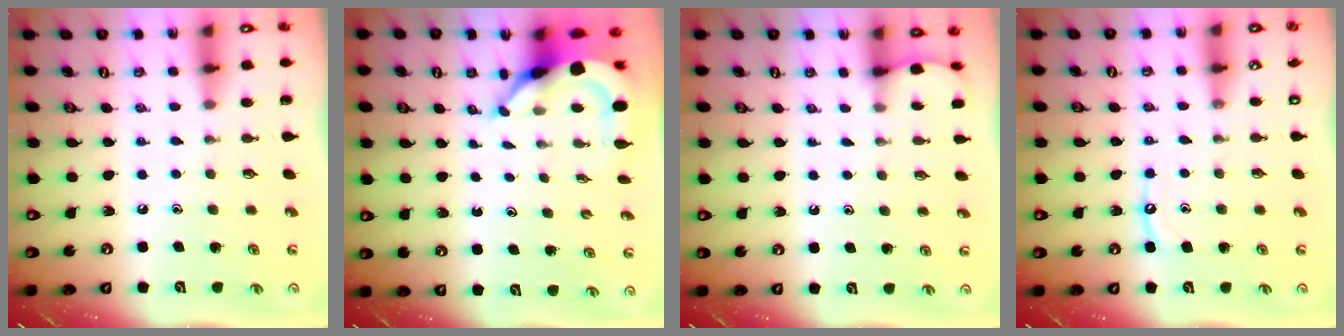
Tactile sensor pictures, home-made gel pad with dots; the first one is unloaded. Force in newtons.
{"total": 5.5, "press": 5.4, "slide": 0.8}
{"total": 1.9, "press": 1.9, "slide": 0.2}
{"total": 6.6, "press": 6.6, "slide": 0.7}